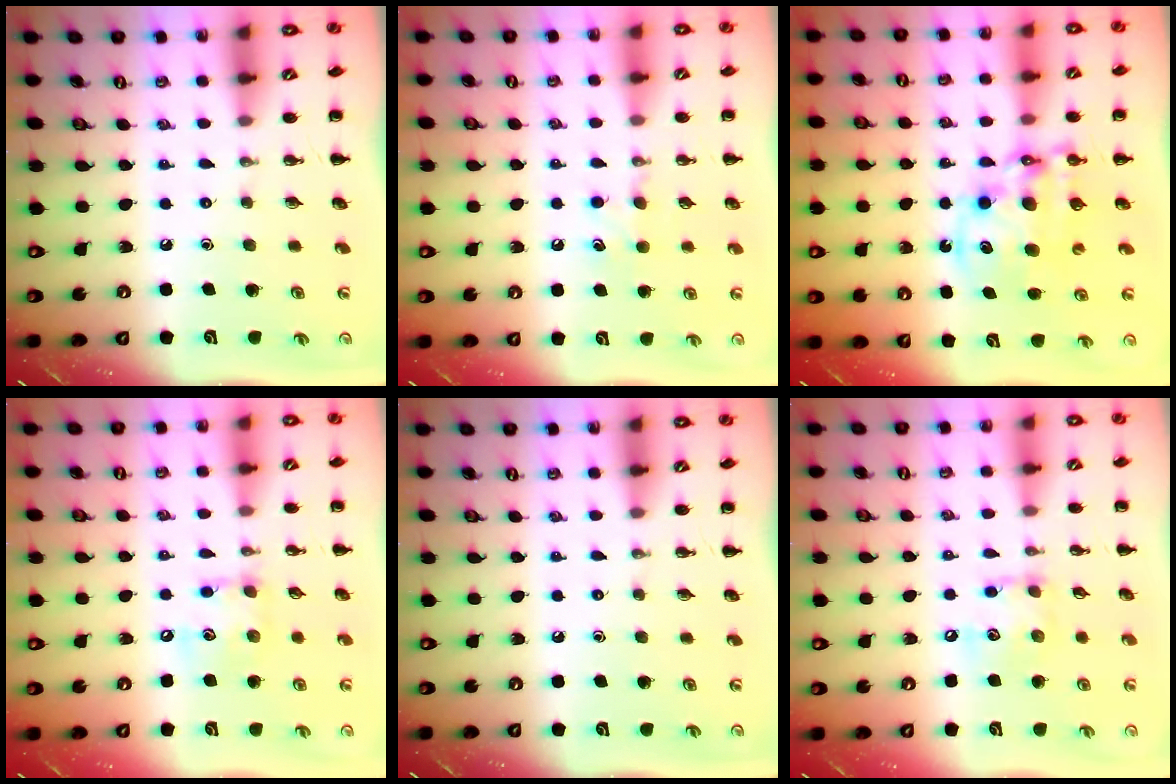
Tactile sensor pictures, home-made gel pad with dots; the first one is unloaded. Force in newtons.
{"total": 6.1, "press": 5.9, "slide": 1.7}
{"total": 11.6, "press": 11.2, "slide": 2.8}
{"total": 8.7, "press": 8.7, "slide": 0.9}
{"total": 0.0}
{"total": 9.0, "press": 9.0, "slide": 0.6}